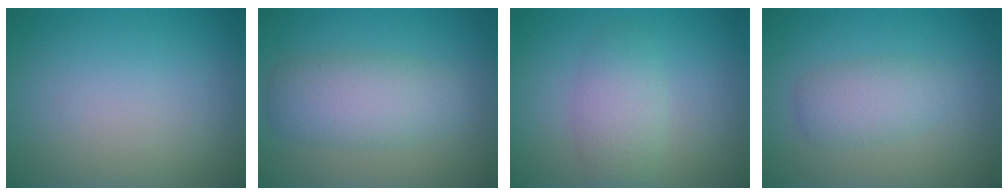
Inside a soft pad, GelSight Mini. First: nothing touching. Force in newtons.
{"total": 4.6, "press": 4.6, "slide": 0.1}
{"total": 2.9, "press": 2.9, "slide": 0.1}
{"total": 2.6, "press": 2.6, "slide": 0.1}